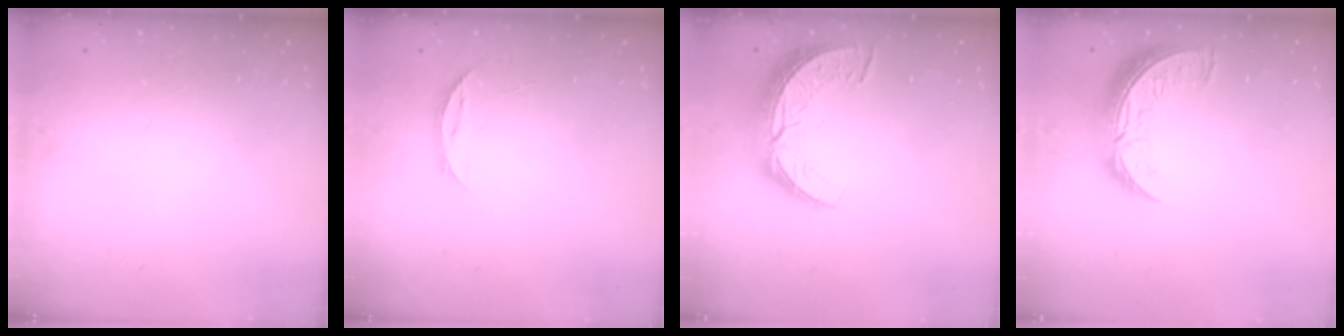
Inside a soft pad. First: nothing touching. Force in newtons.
{"total": 3.7, "press": 3.6, "slide": 0.4}
{"total": 9.7, "press": 9.7, "slide": 0.7}
{"total": 11.0, "press": 10.9, "slide": 0.8}